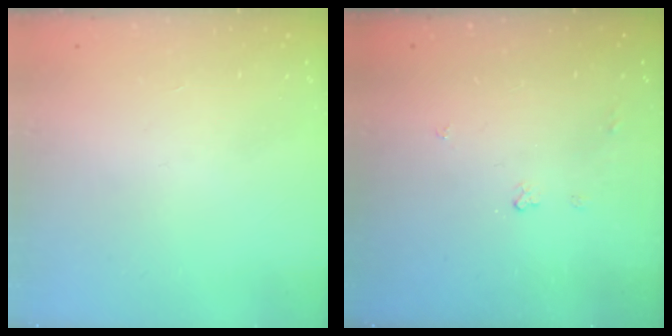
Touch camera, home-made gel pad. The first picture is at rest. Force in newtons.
{"total": 3.5, "press": 3.5, "slide": 0.2}